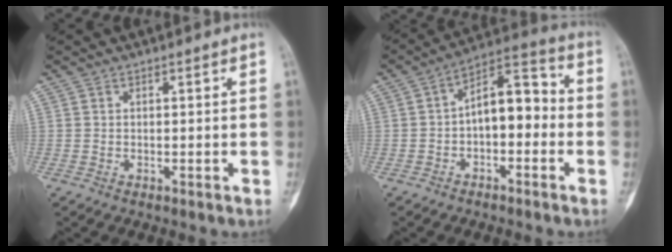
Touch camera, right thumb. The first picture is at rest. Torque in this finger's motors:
{"motor_torque": [0.15, 0.12, 0.11, -0.05, 0.15]}